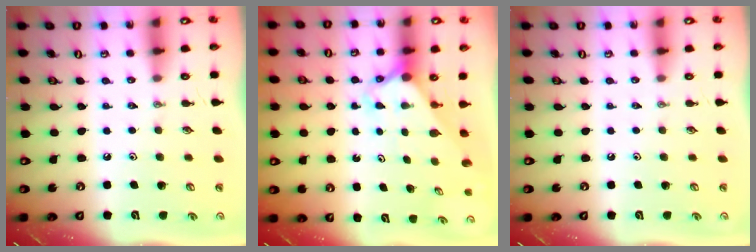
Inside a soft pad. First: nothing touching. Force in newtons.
{"total": 2.5, "press": 2.5, "slide": 0.2}
{"total": 0.0}